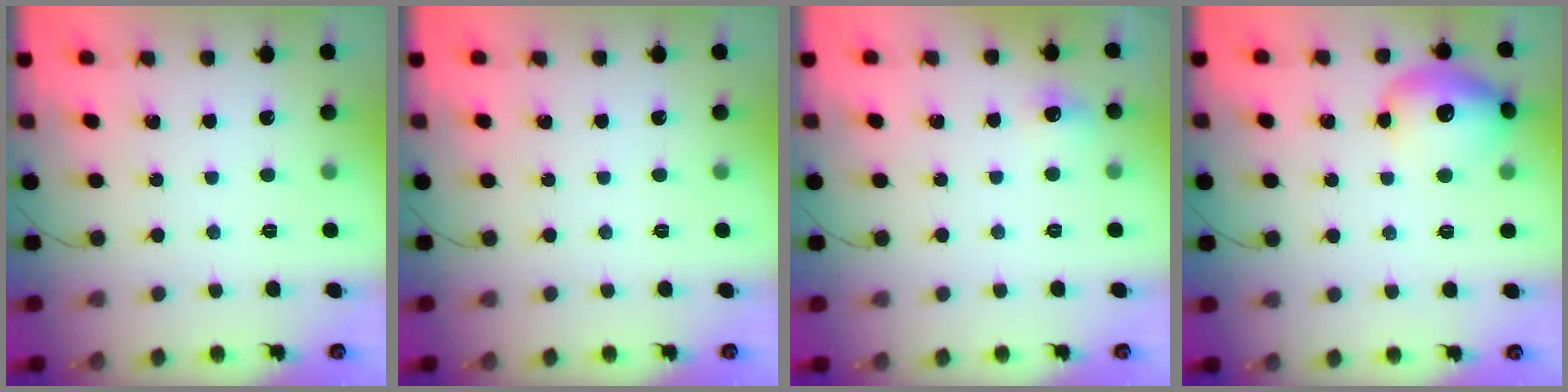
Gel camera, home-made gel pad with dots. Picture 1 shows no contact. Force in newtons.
{"total": 0.0}
{"total": 6.2, "press": 6.0, "slide": 1.6}
{"total": 13.4, "press": 13.2, "slide": 2.3}